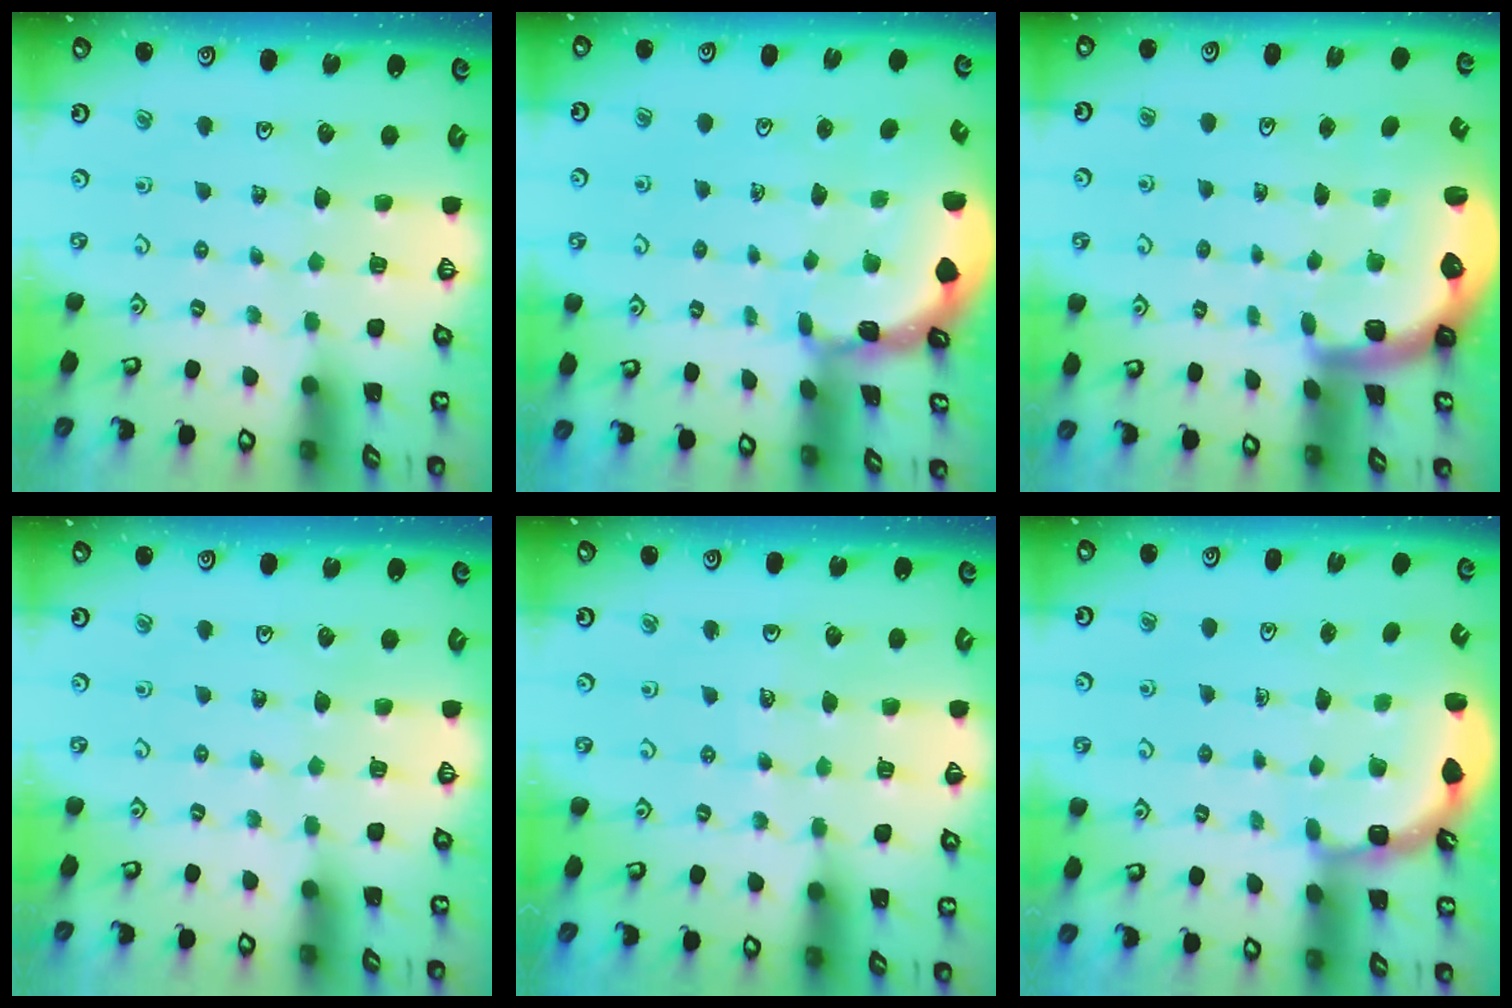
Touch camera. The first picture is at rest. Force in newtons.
{"total": 2.6, "press": 2.6, "slide": 0.3}
{"total": 2.8, "press": 2.4, "slide": 1.4}
{"total": 0.0}
{"total": 3.7, "press": 3.5, "slide": 1.2}
{"total": 3.2, "press": 2.7, "slide": 1.7}